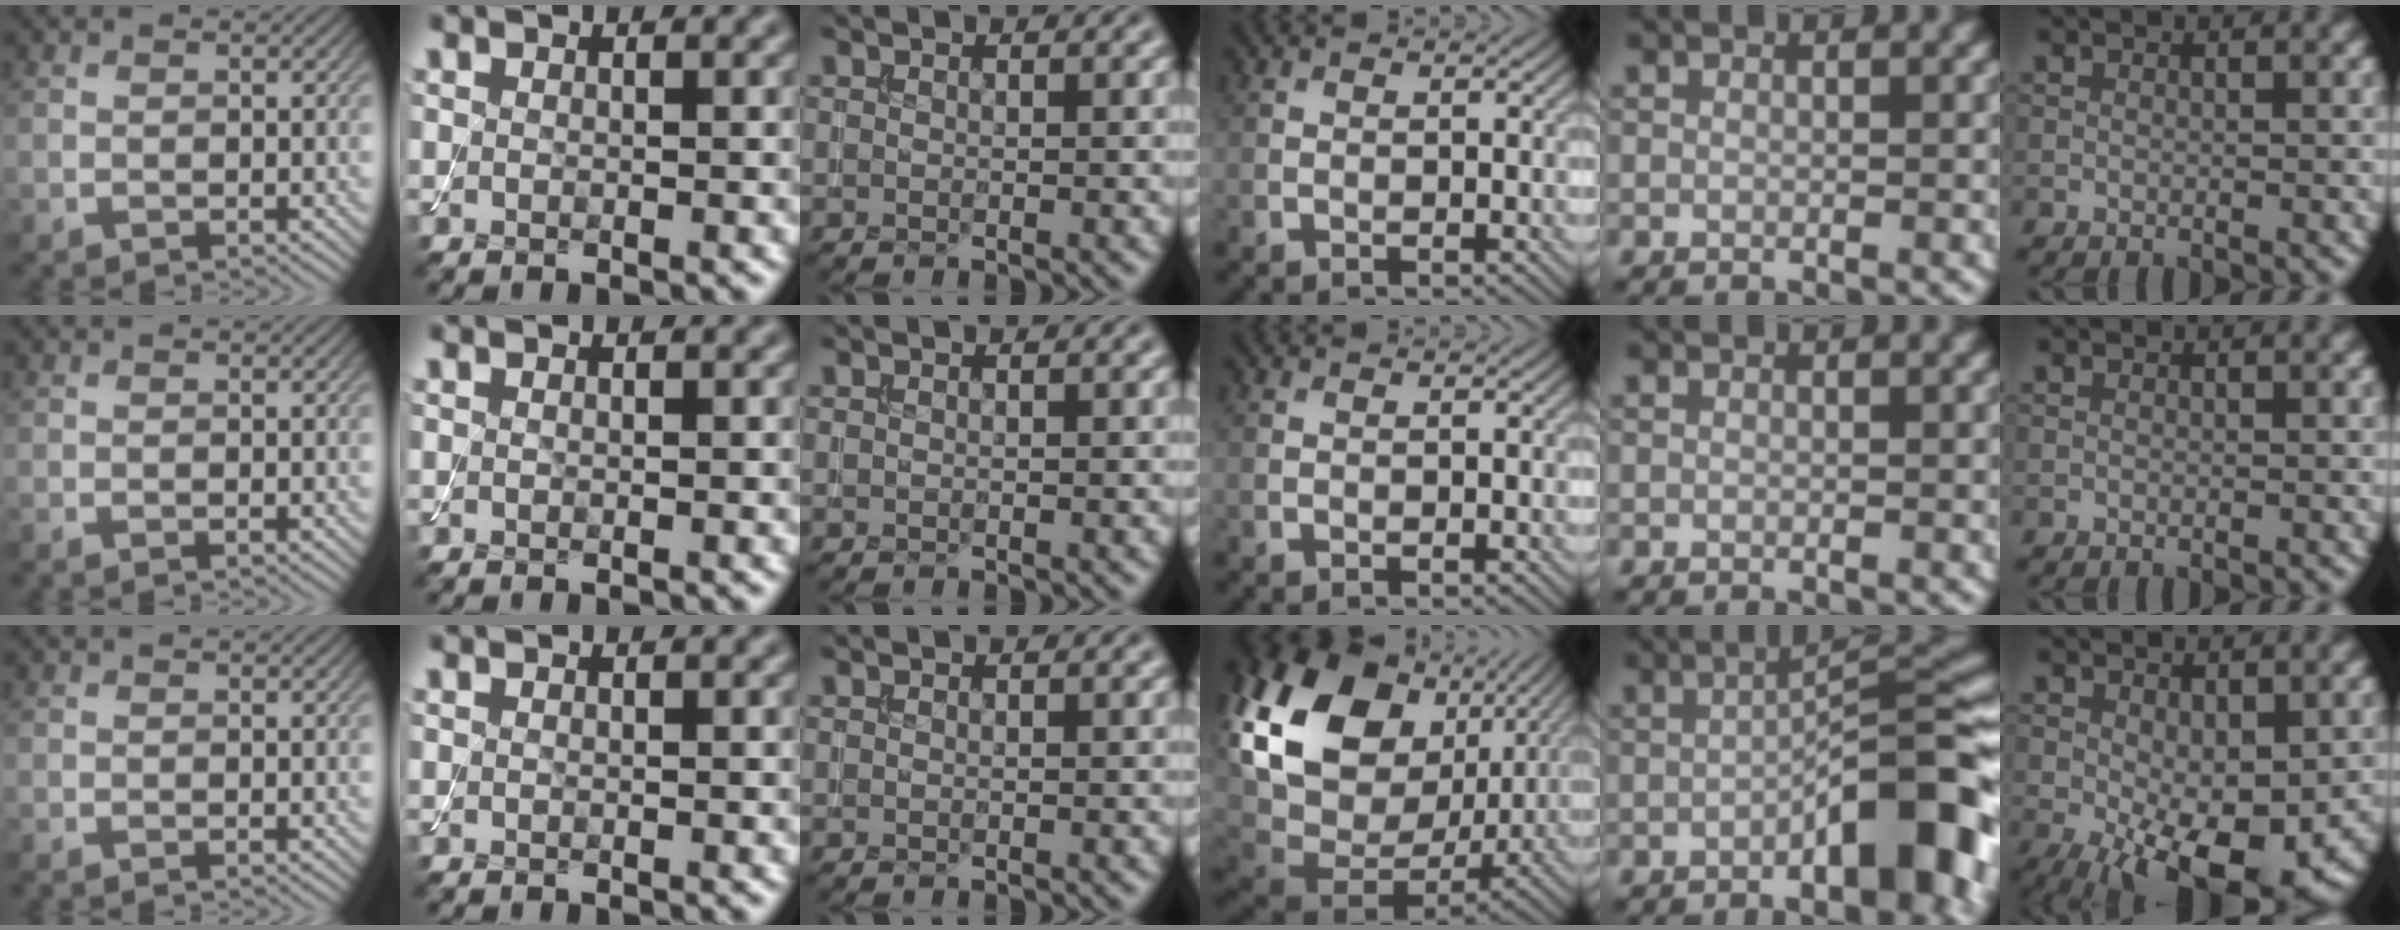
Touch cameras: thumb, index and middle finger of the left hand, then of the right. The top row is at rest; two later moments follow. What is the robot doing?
{"motion": "assemble", "object": "toy tower of hanoi"}